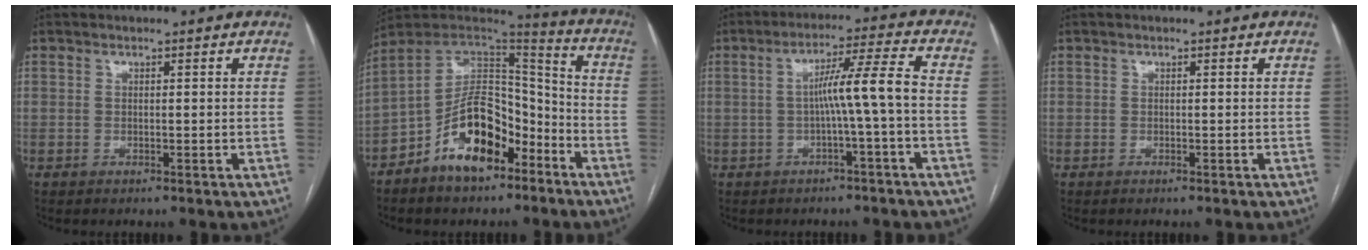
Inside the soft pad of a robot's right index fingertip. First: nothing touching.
{"total": 14.5, "force": [-7.8, 7.2, 9.8], "torque": [-0.171, 0.024, -0.136]}
{"total": 6.8, "force": [-1.2, -1.2, 6.6], "torque": [-0.110, 0.022, -0.015]}
{"total": 0.0}